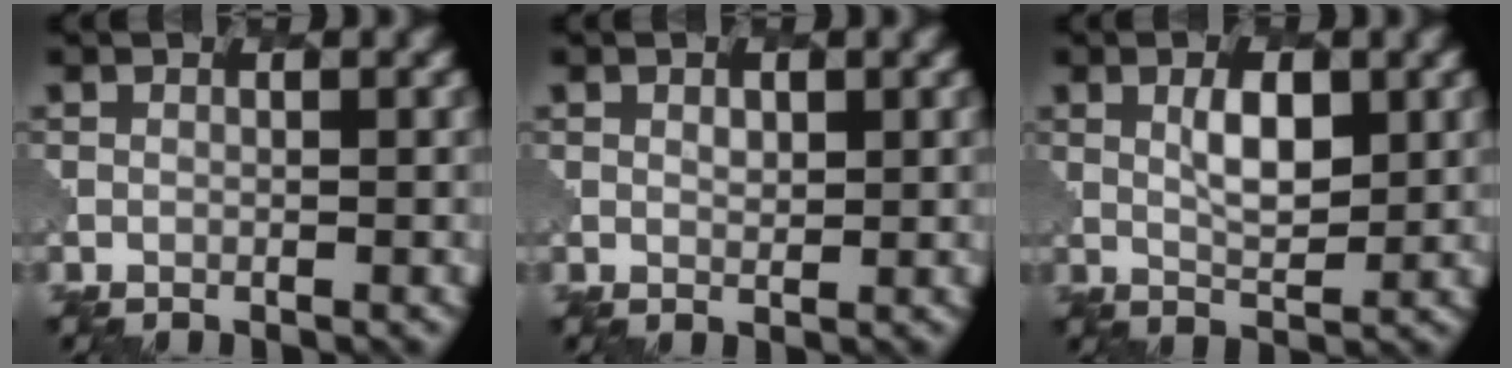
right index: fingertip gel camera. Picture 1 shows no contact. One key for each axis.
{"total": 0.9, "fx": 0.6, "fy": 0.5, "fz": 0.4, "tx": -0.008, "ty": -0.002, "tz": 0.013}
{"total": 3.2, "fx": 1.1, "fy": 1.3, "fz": 2.8, "tx": -0.050, "ty": 0.000, "tz": 0.021}